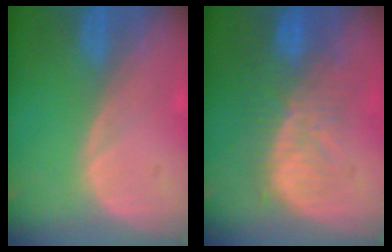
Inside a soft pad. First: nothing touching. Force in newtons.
{"total": 10.3, "press": 8.8, "slide": 5.4}